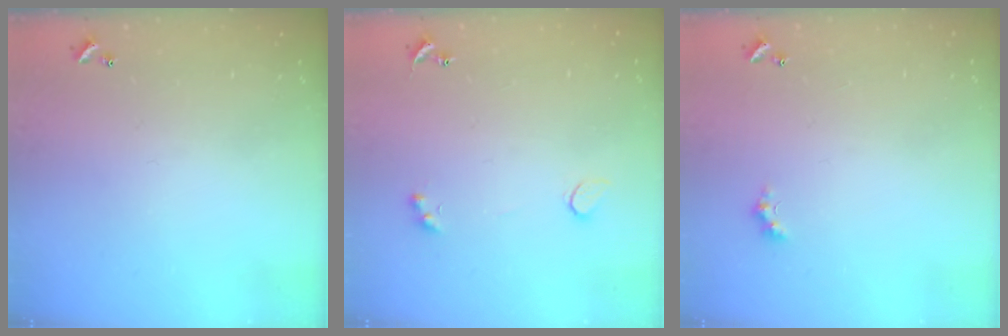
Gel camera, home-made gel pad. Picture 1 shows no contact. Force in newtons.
{"total": 2.1, "press": 1.9, "slide": 1.0}
{"total": 1.1, "press": 1.1, "slide": 0.4}